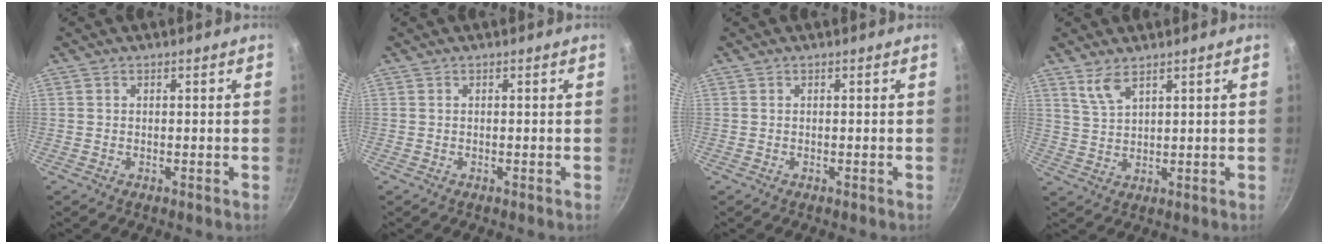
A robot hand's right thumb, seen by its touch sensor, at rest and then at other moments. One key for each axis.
{"total": 0.0}
{"total": 0.0}
{"total": 4.3, "fx": 3.0, "fy": 1.5, "fz": 2.7, "tx": -0.052, "ty": -0.018, "tz": 0.067}